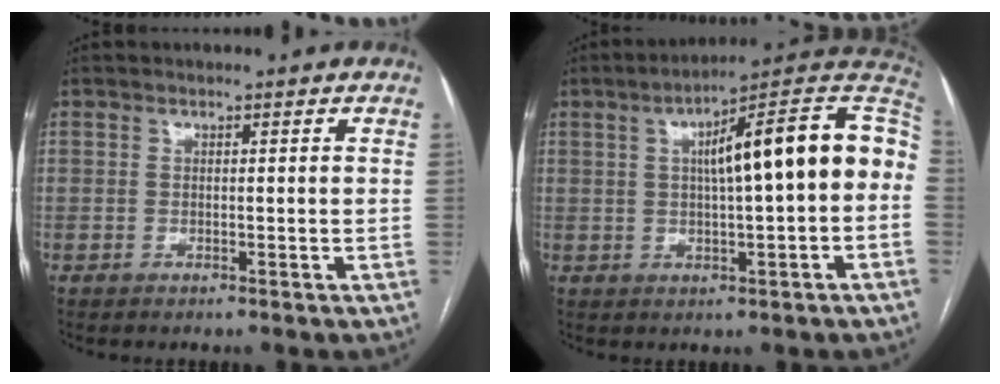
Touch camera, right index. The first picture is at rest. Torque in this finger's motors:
{"motor_torque": [1.06, -0.46, 0.44, 0.12]}